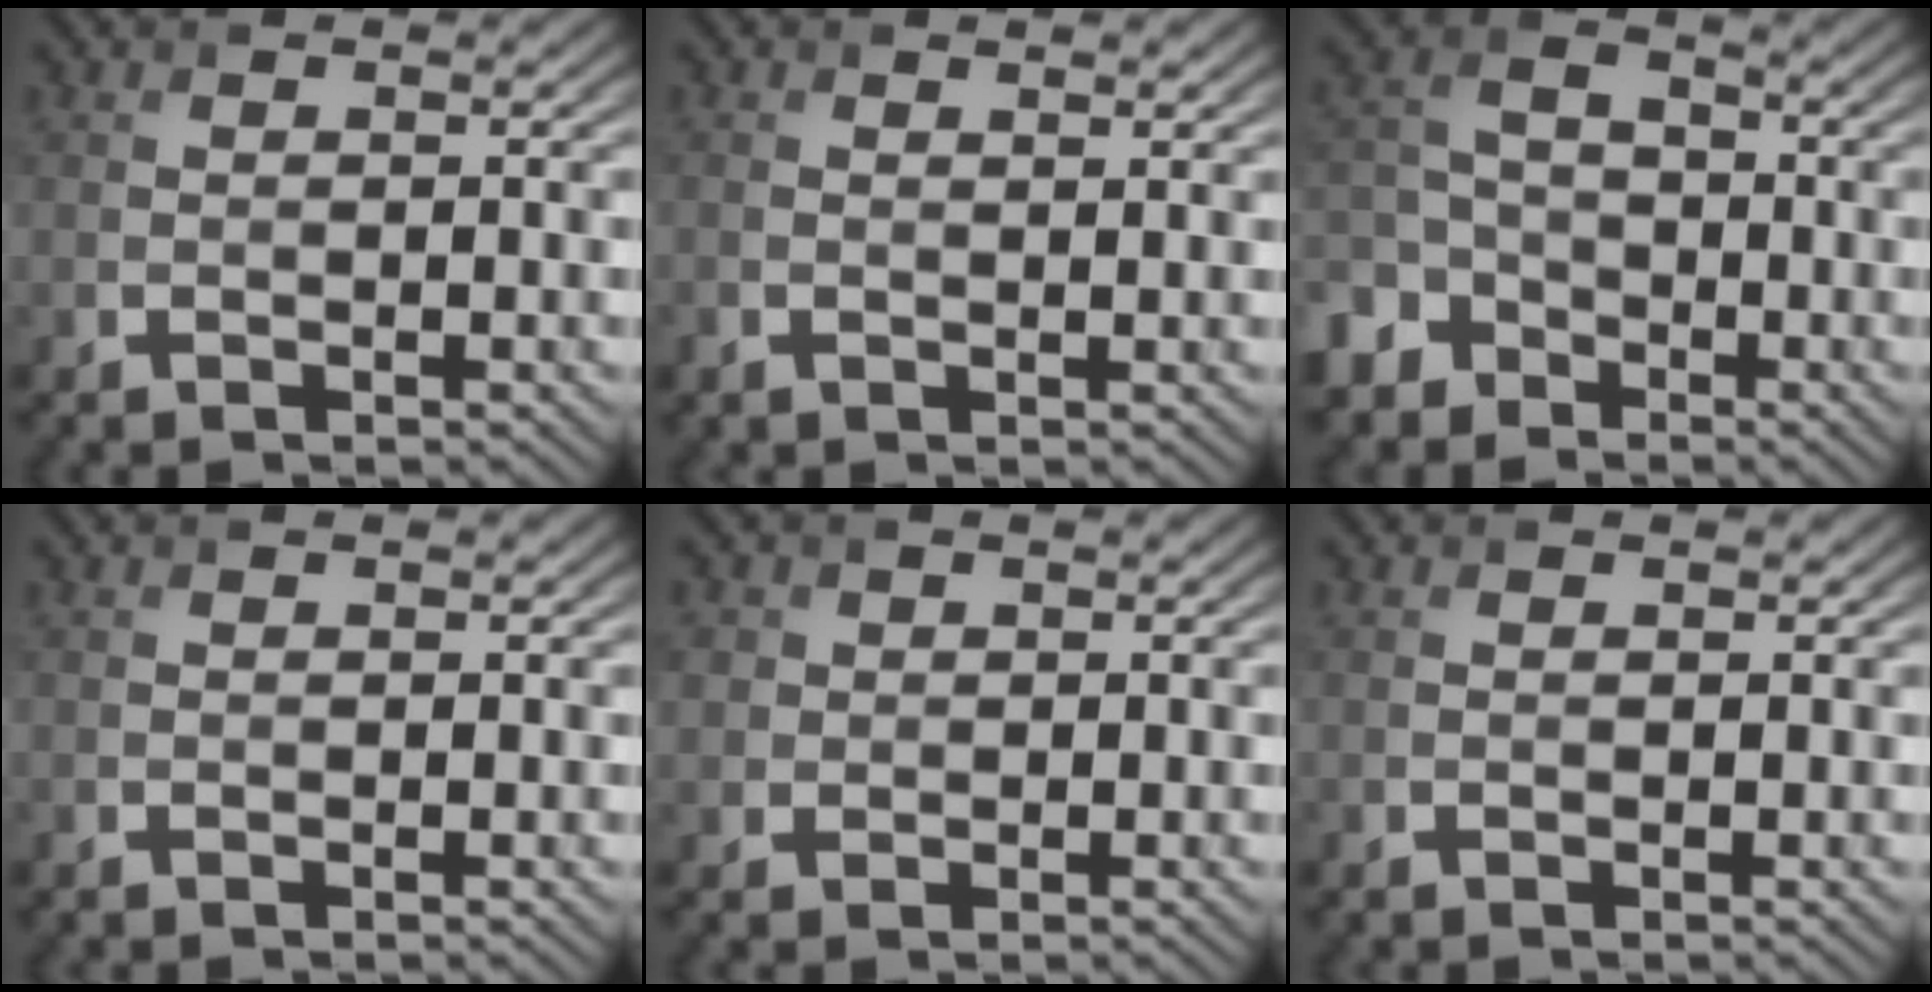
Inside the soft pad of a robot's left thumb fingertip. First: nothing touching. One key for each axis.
{"total": 1.0, "fx": 0.7, "fy": 0.2, "fz": 0.7, "tx": -0.017, "ty": 0.000, "tz": 0.012}
{"total": 7.7, "fx": -4.4, "fy": 5.4, "fz": 3.1, "tx": -0.083, "ty": -0.006, "tz": -0.110}
{"total": 0.0}
{"total": 2.1, "fx": 0.6, "fy": 2.0, "fz": 0.4, "tx": -0.015, "ty": -0.003, "tz": 0.015}
{"total": 0.0}